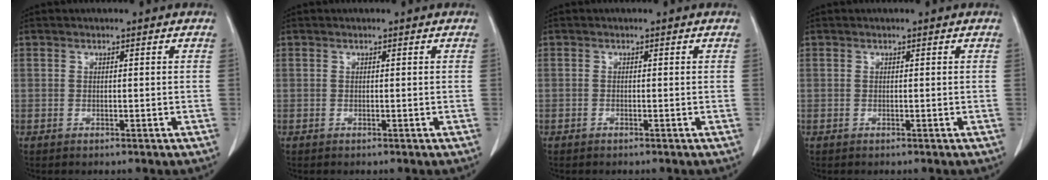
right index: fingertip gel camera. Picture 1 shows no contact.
{"total": 0.0}
{"total": 0.0}
{"total": 0.0}